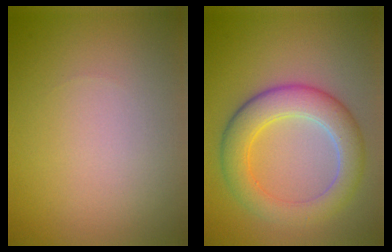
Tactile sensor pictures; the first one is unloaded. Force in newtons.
{"total": 5.7, "press": 5.7, "slide": 0.2}